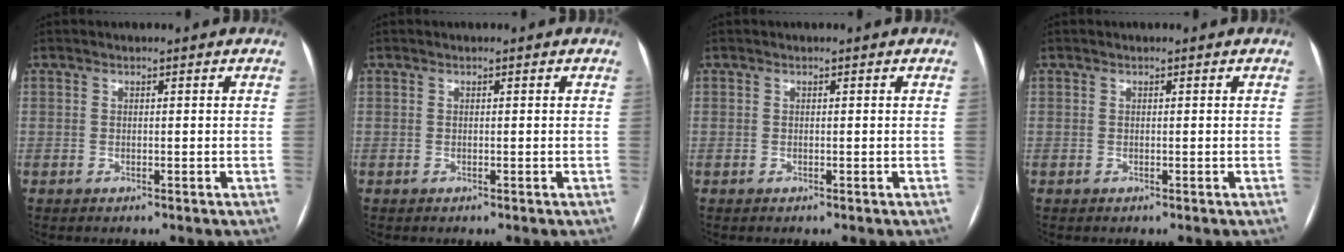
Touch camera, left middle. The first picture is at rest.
{"total": 0.0}
{"total": 0.0}
{"total": 0.0}